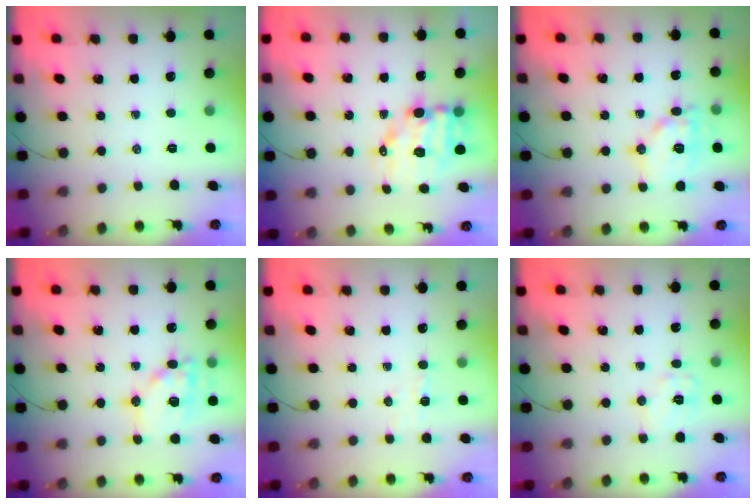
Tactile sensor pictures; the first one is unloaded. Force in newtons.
{"total": 9.7, "press": 9.4, "slide": 2.4}
{"total": 12.1, "press": 12.0, "slide": 0.8}
{"total": 13.4, "press": 13.2, "slide": 2.2}
{"total": 2.5, "press": 2.4, "slide": 0.7}
{"total": 7.1, "press": 7.1, "slide": 0.8}